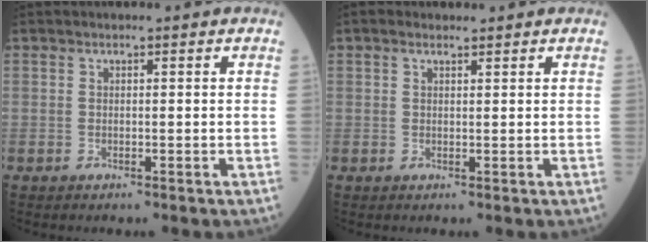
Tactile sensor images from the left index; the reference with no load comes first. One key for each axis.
{"total": 1.1, "fx": 0.8, "fy": 0.5, "fz": 0.5, "tx": -0.018, "ty": 0.008, "tz": 0.014}